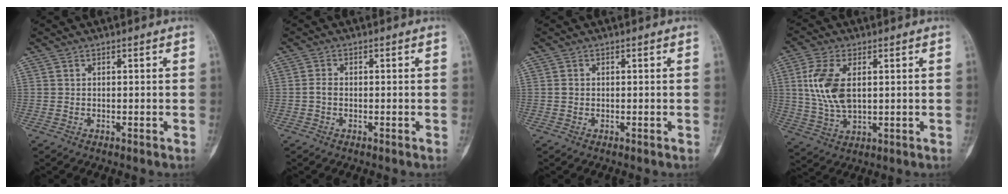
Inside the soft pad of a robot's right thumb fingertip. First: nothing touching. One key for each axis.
{"total": 1.5, "fx": -0.4, "fy": 1.1, "fz": 1.0, "tx": -0.019, "ty": 0.002, "tz": -0.011}
{"total": 0.9, "fx": 0.0, "fy": 0.8, "fz": 0.5, "tx": -0.006, "ty": 0.002, "tz": 0.000}
{"total": 10.9, "fx": 2.0, "fy": 6.0, "fz": 8.9, "tx": -0.188, "ty": -0.007, "tz": 0.044}